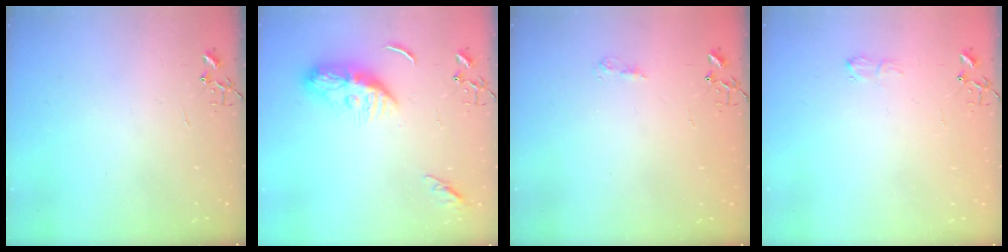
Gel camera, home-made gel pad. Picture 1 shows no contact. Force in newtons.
{"total": 10.4, "press": 10.4, "slide": 1.2}
{"total": 6.0, "press": 6.0, "slide": 0.5}
{"total": 5.3, "press": 5.3, "slide": 0.7}